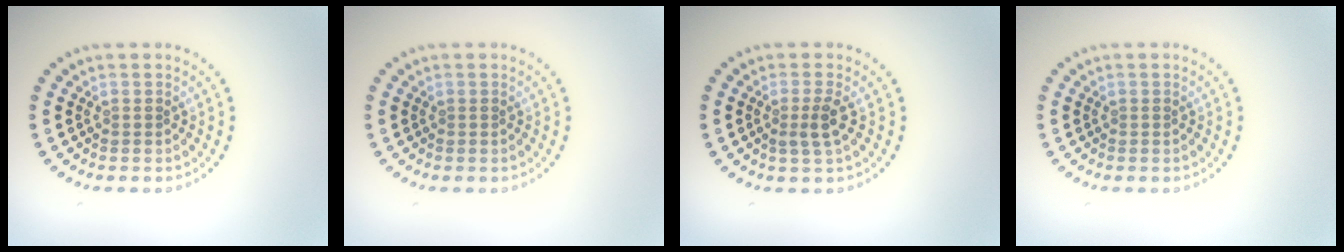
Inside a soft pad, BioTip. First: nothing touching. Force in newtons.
{"total": 0.0}
{"total": 1.9, "press": 1.5, "slide": 1.1}
{"total": 0.0}